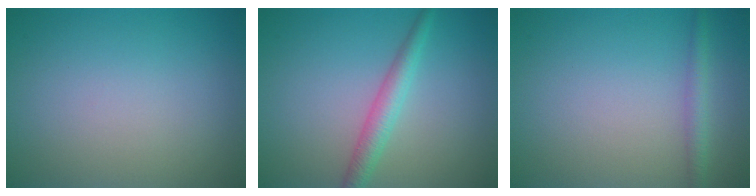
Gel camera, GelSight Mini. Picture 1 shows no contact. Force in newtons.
{"total": 2.6, "press": 2.6, "slide": 0.2}
{"total": 1.6, "press": 1.6, "slide": 0.1}